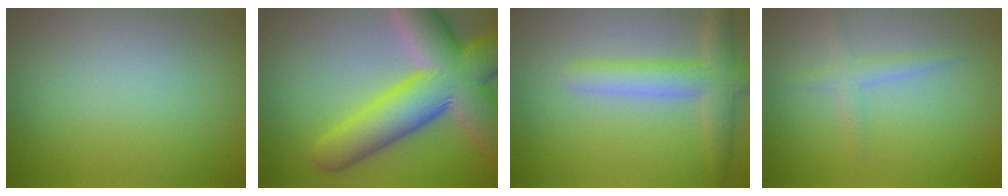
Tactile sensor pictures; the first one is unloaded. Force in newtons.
{"total": 11.9, "press": 11.9, "slide": 0.6}
{"total": 4.1, "press": 4.1, "slide": 0.3}
{"total": 1.7, "press": 1.7, "slide": 0.1}